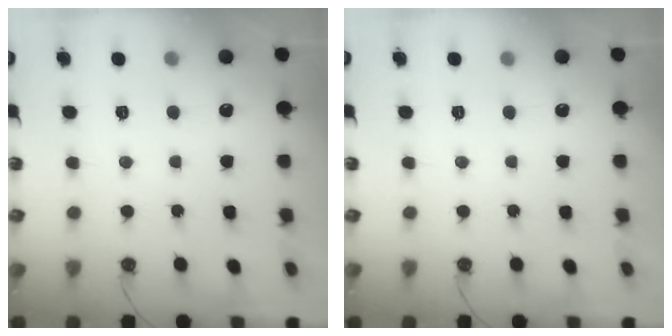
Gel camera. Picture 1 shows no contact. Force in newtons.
{"total": 0.0}